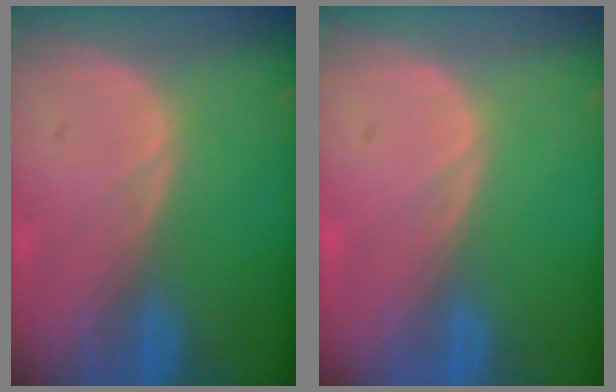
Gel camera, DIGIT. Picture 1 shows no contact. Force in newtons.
{"total": 0.0}